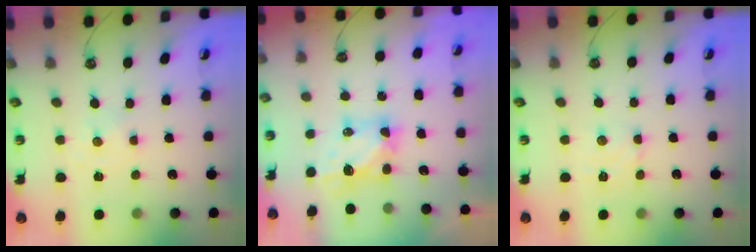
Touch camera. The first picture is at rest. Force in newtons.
{"total": 5.6, "press": 5.6, "slide": 0.6}
{"total": 2.9, "press": 2.9, "slide": 0.3}